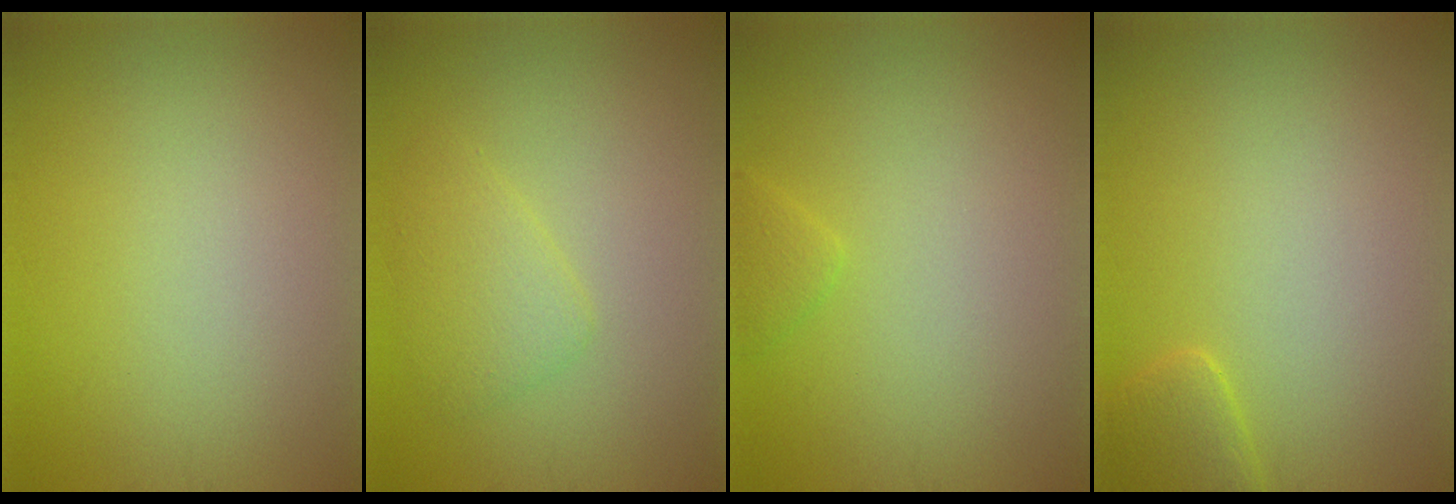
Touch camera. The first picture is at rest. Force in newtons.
{"total": 2.4, "press": 2.4, "slide": 0.1}
{"total": 1.0, "press": 1.0, "slide": 0.1}
{"total": 2.1, "press": 2.1, "slide": 0.2}